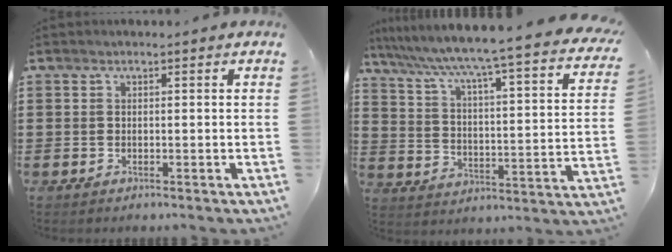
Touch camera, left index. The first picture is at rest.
{"total": 4.7, "force": [3.7, -1.0, 2.8], "torque": [-0.073, -0.049, 0.045]}